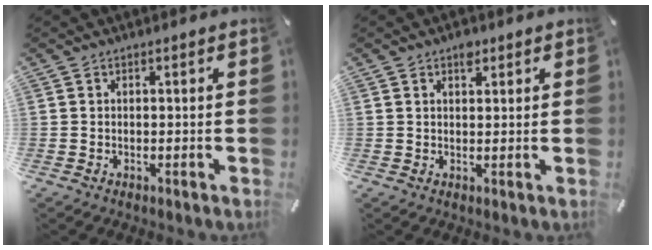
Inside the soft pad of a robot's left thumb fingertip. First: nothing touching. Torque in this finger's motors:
{"motor_torque": [0.53, 0.46, 0.13, -0.25, 0.08]}